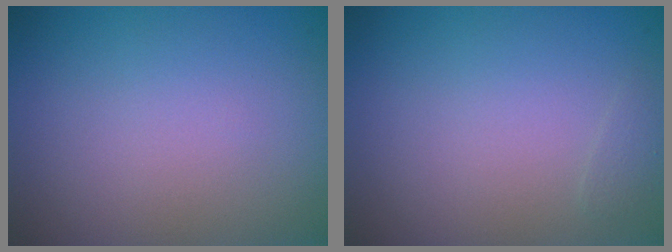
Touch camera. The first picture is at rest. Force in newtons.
{"total": 0.5, "press": 0.5, "slide": 0.0}